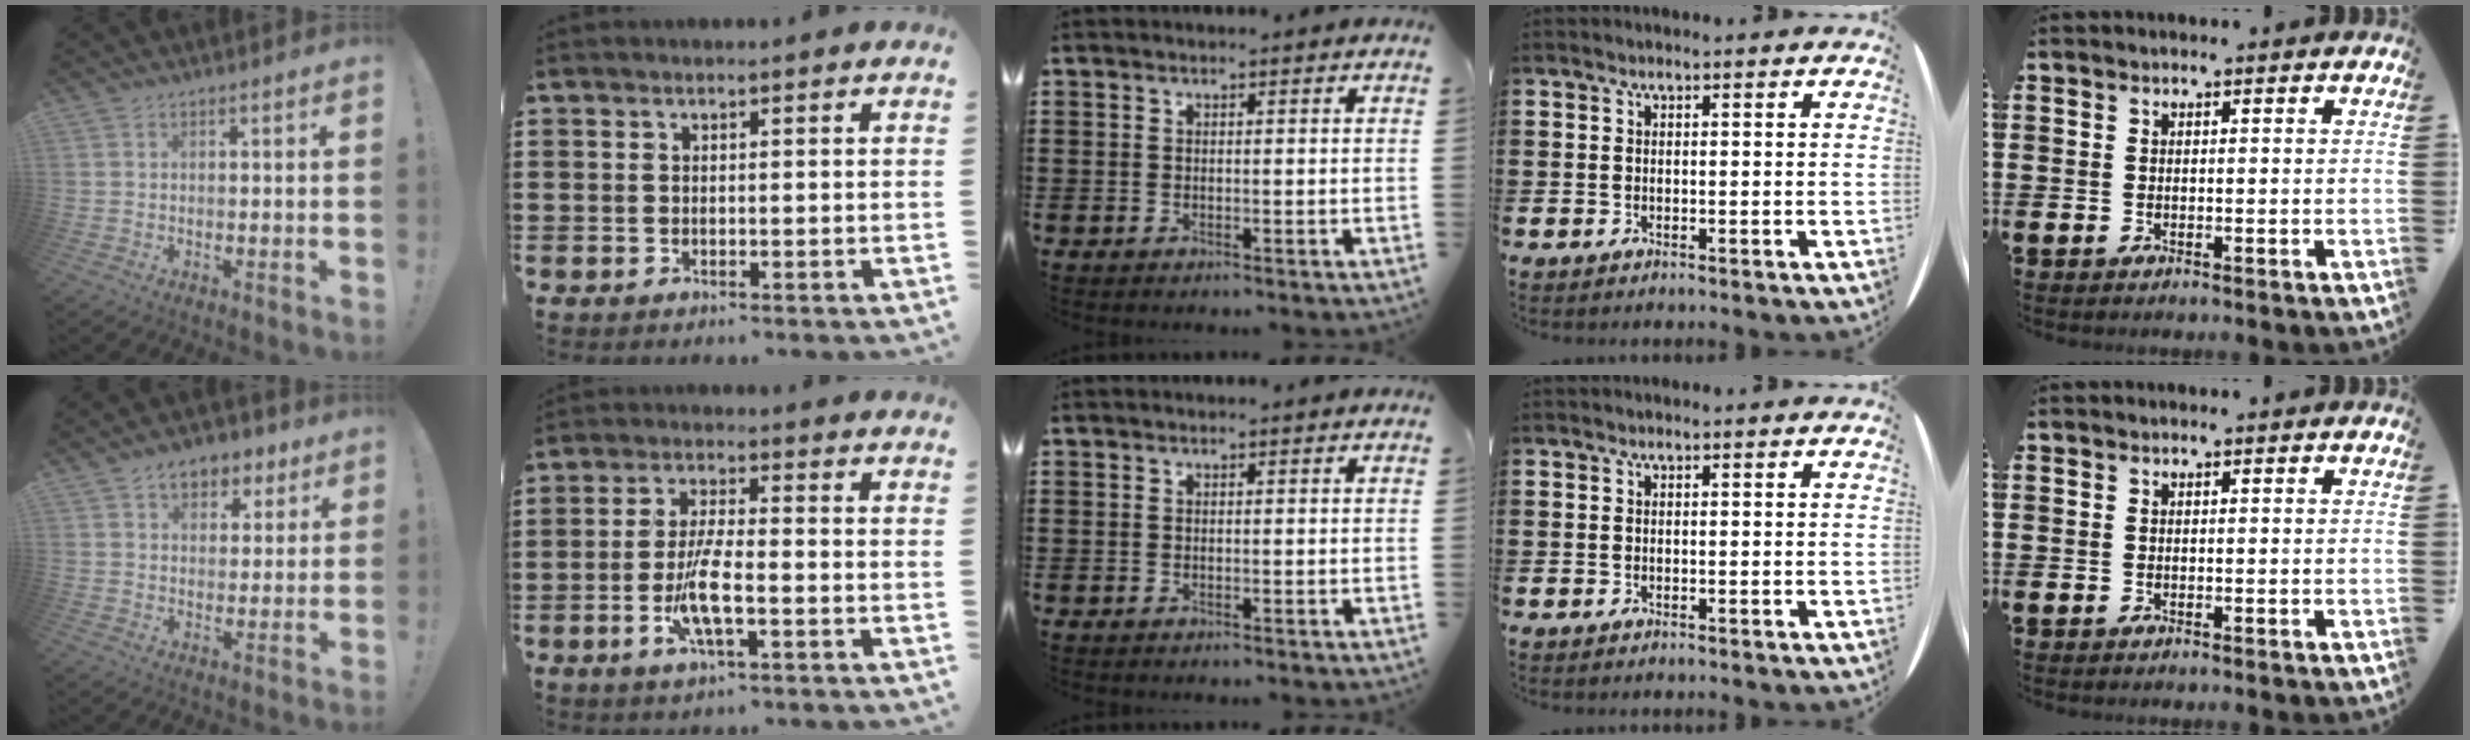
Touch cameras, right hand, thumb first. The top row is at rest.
{"thumb": {"total": 7.7, "force": [4.5, 5.5, 3.1], "torque": [-0.043, -0.018, 0.084]}, "index": {"total": 7.0, "force": [-2.3, 1.6, 6.4], "torque": [-0.139, -0.012, -0.047]}}